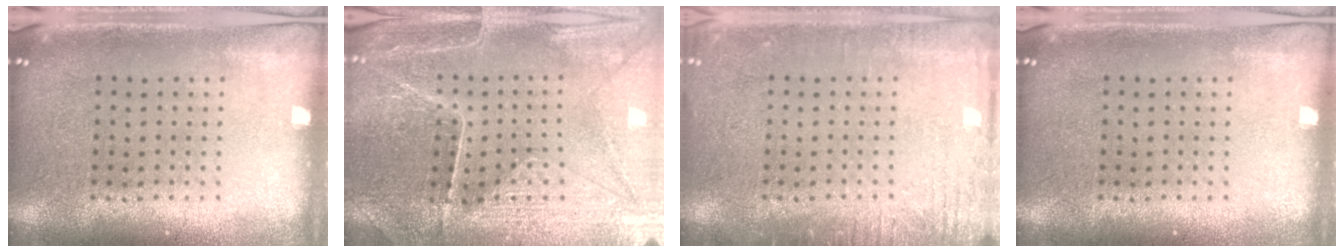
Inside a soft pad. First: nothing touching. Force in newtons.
{"total": 3.4, "press": 3.4, "slide": 0.3}
{"total": 2.5, "press": 2.5, "slide": 0.3}
{"total": 0.0}